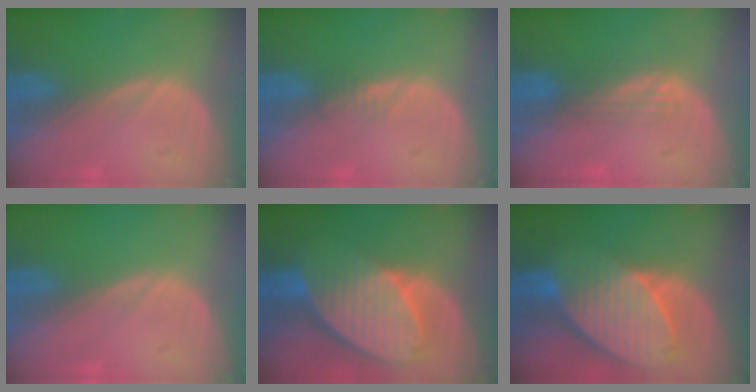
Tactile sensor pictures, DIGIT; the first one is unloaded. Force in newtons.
{"total": 1.3, "press": 1.2, "slide": 0.2}
{"total": 2.9, "press": 2.5, "slide": 1.5}
{"total": 0.0}
{"total": 10.2, "press": 8.9, "slide": 5.1}
{"total": 10.3, "press": 9.0, "slide": 5.0}